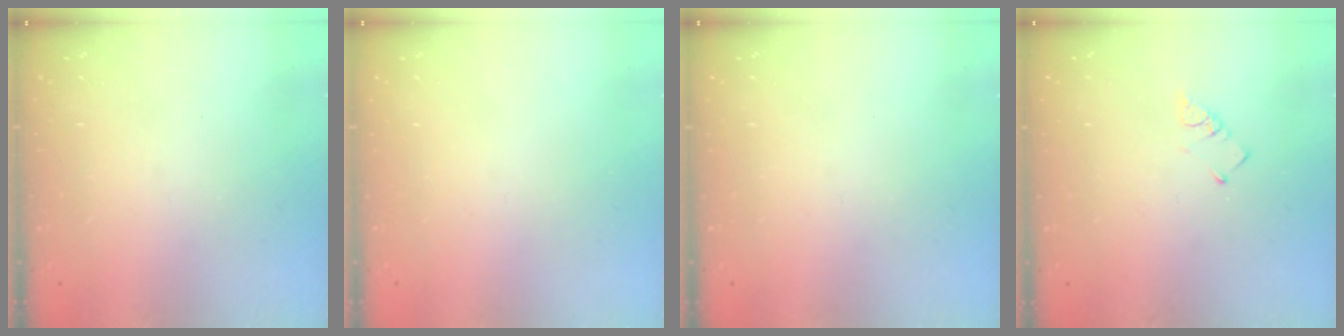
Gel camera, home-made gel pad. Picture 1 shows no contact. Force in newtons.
{"total": 1.5, "press": 1.5, "slide": 0.1}
{"total": 0.0}
{"total": 1.9, "press": 1.9, "slide": 0.3}